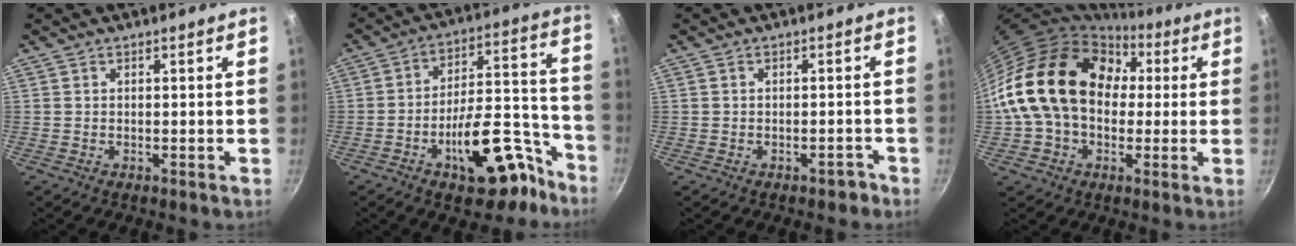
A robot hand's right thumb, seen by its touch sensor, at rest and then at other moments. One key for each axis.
{"total": 18.9, "fx": -10.2, "fy": 8.7, "fz": 13.2, "tx": -0.135, "ty": 0.091, "tz": -0.144}
{"total": 1.7, "fx": -1.3, "fy": 0.8, "fz": 0.7, "tx": 0.004, "ty": 0.024, "tz": -0.003}
{"total": 22.7, "fx": 3.0, "fy": 16.6, "fz": 15.1, "tx": -0.252, "ty": 0.049, "tz": 0.048}